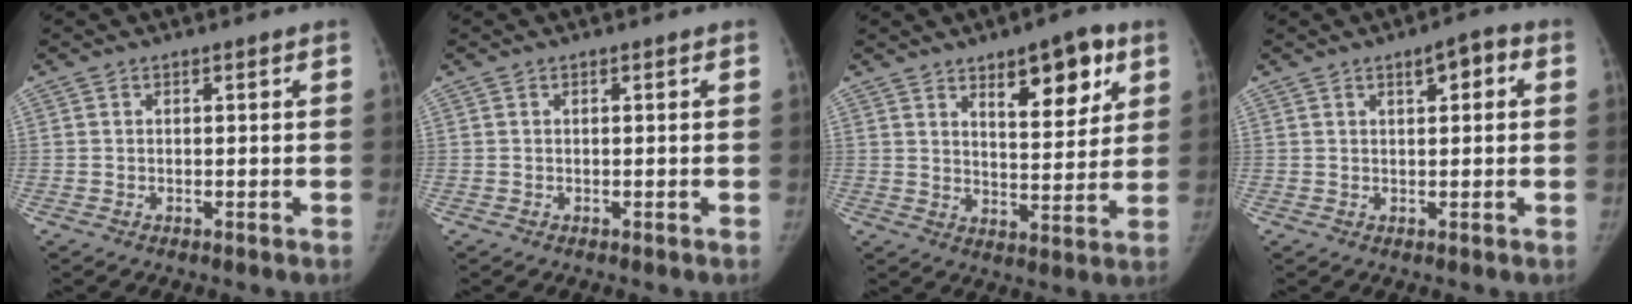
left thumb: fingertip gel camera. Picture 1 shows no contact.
{"total": 0.0}
{"total": 12.2, "force": [6.4, 5.2, 9.0], "torque": [-0.090, -0.035, 0.096]}
{"total": 4.0, "force": [1.5, 1.7, 3.3], "torque": [-0.036, 0.006, 0.016]}